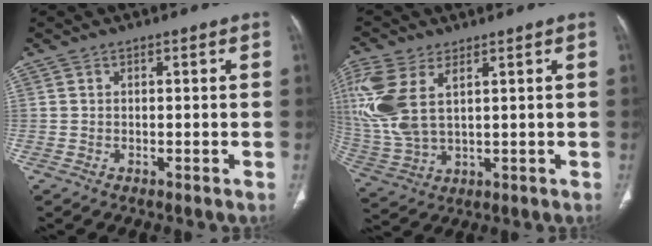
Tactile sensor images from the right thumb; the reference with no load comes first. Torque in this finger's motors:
{"motor_torque": [0.27, 0.37, 0.67, 0.69, 0.49]}